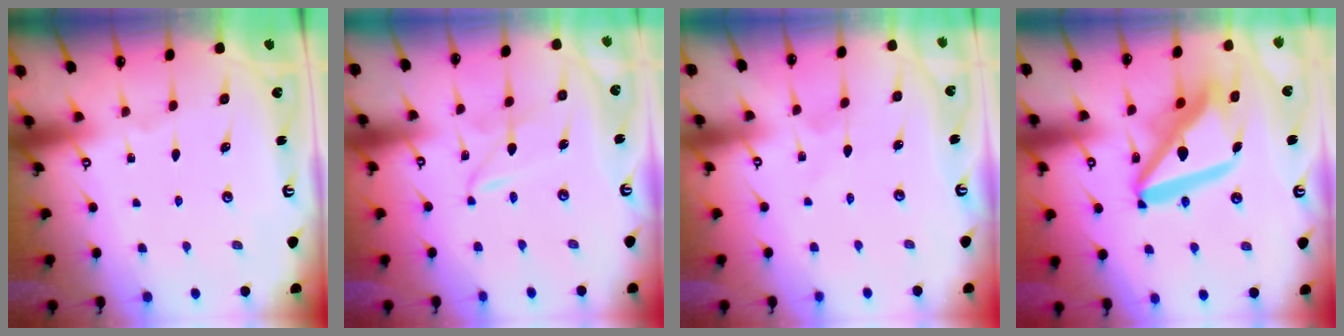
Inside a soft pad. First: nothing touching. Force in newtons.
{"total": 2.2, "press": 2.2, "slide": 0.1}
{"total": 1.4, "press": 1.4, "slide": 0.1}
{"total": 17.4, "press": 17.2, "slide": 2.1}